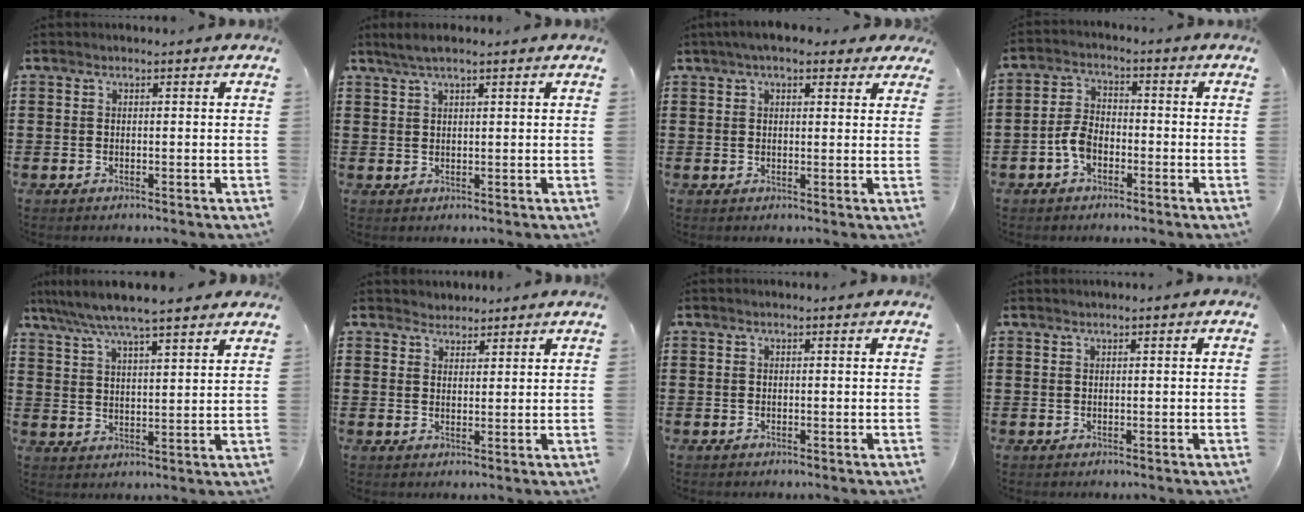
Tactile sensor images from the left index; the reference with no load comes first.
{"total": 2.5, "force": [1.8, 0.2, 1.7], "torque": [-0.035, 0.003, 0.032]}
{"total": 4.4, "force": [3.4, 1.4, 2.5], "torque": [-0.059, 0.006, 0.061]}
{"total": 4.5, "force": [-2.0, 2.7, 3.0], "torque": [-0.081, 0.001, -0.045]}
{"total": 6.1, "force": [5.3, 0.2, 2.9], "torque": [-0.076, -0.019, 0.091]}
{"total": 2.2, "force": [2.0, 0.9, -0.4], "torque": [-0.001, 0.004, 0.039]}
{"total": 0.0}
{"total": 0.0}